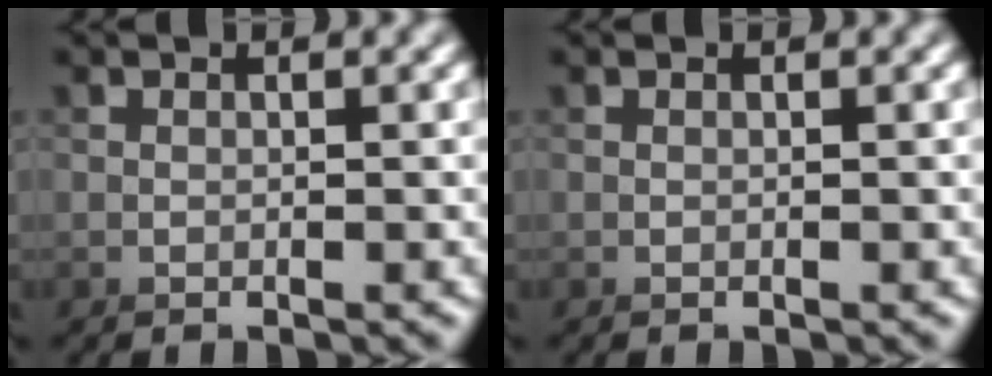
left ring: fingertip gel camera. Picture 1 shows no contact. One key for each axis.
{"total": 0.0}